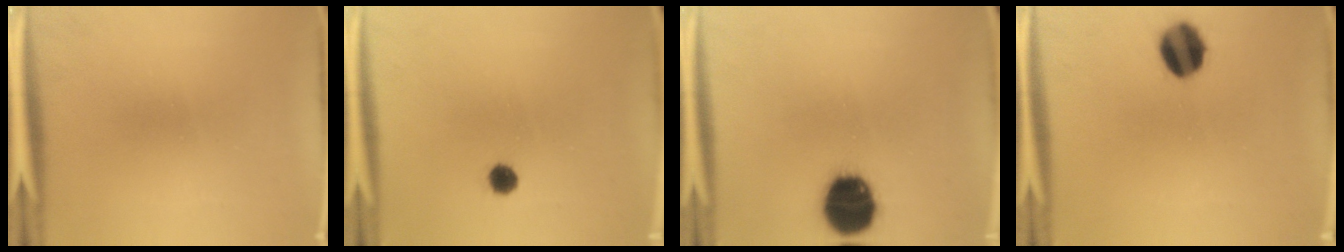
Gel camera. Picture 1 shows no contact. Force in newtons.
{"total": 2.4}
{"total": 15.9}
{"total": 9.9}